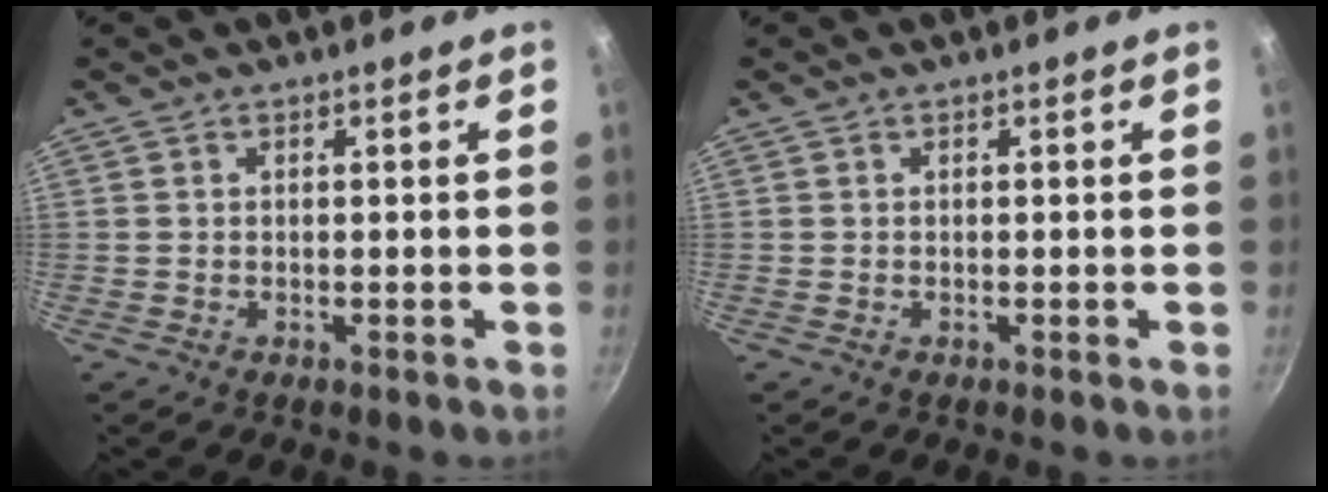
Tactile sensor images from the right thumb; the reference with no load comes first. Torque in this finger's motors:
{"motor_torque": [0.46, 0.37, 0.35, 0.18, 0.01]}